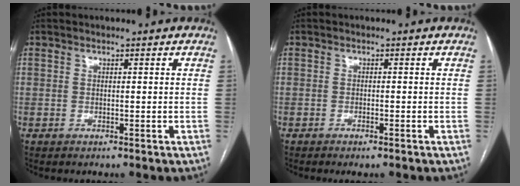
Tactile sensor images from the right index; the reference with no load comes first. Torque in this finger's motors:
{"motor_torque": [0.27, -0.04, 0.07, 0.01]}